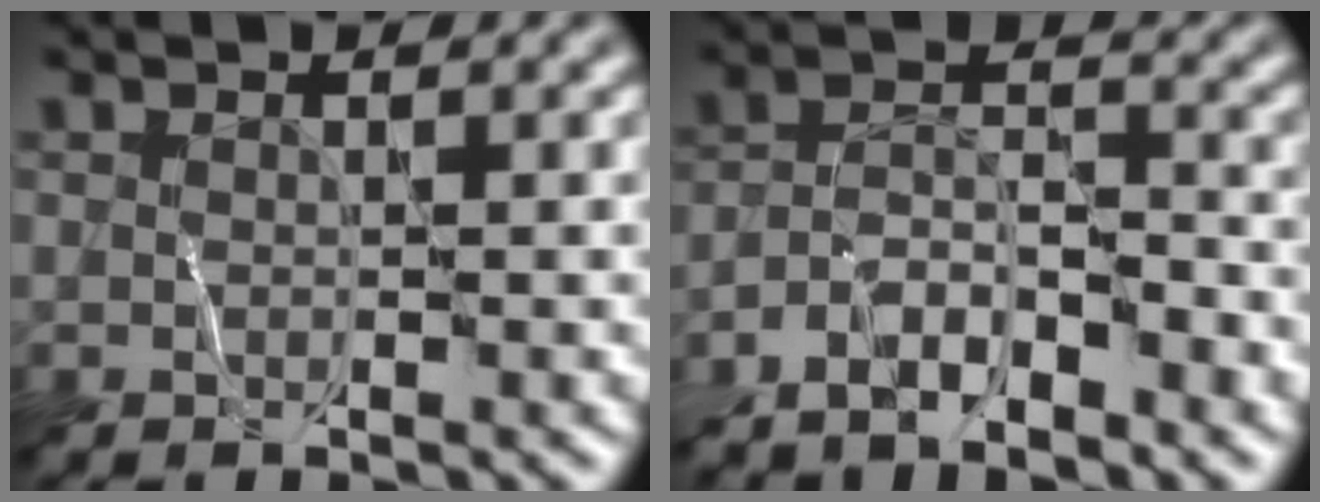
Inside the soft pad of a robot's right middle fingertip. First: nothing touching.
{"total": 4.9, "force": [-3.9, 1.2, 2.7], "torque": [-0.047, 0.006, -0.079]}